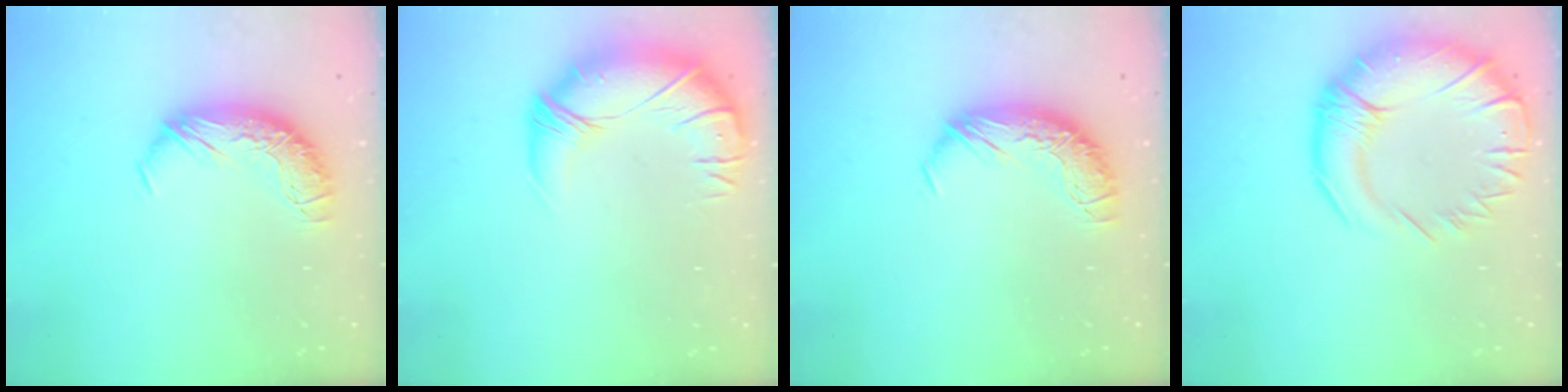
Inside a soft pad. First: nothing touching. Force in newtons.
{"total": 3.4, "press": 1.1, "slide": 3.2}
{"total": 0.0}
{"total": 9.1, "press": 7.5, "slide": 5.2}